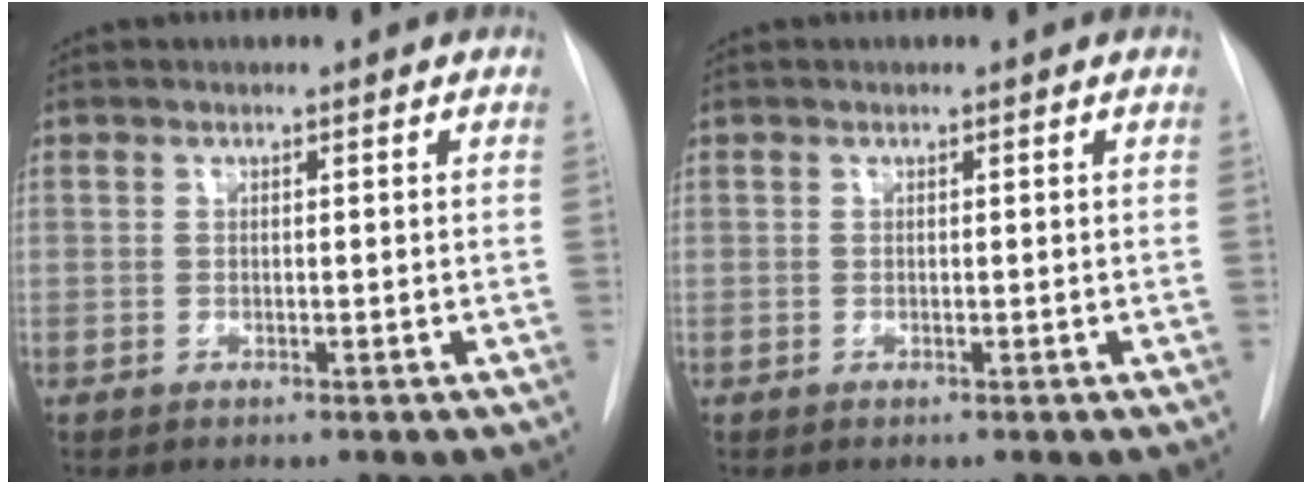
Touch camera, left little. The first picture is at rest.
{"total": 0.0}